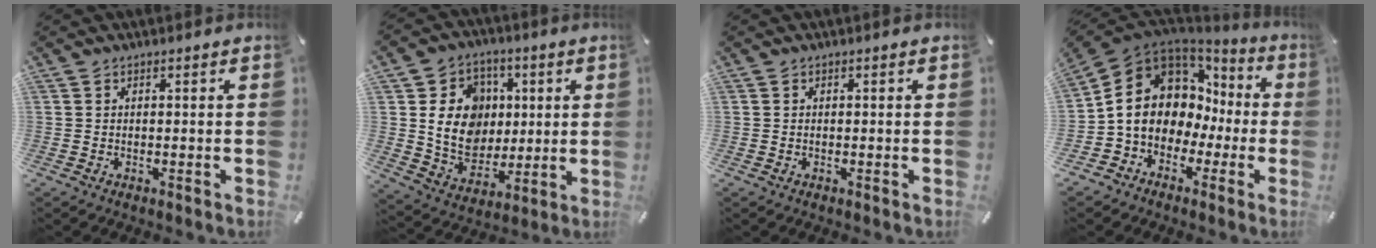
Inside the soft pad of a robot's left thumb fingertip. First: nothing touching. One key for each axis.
{"total": 14.5, "fx": 1.9, "fy": 12.7, "fz": 6.9, "tx": -0.115, "ty": 0.005, "tz": 0.042}
{"total": 0.0}
{"total": 12.3, "fx": 0.7, "fy": 10.6, "fz": 6.1, "tx": -0.135, "ty": -0.011, "tz": 0.011}